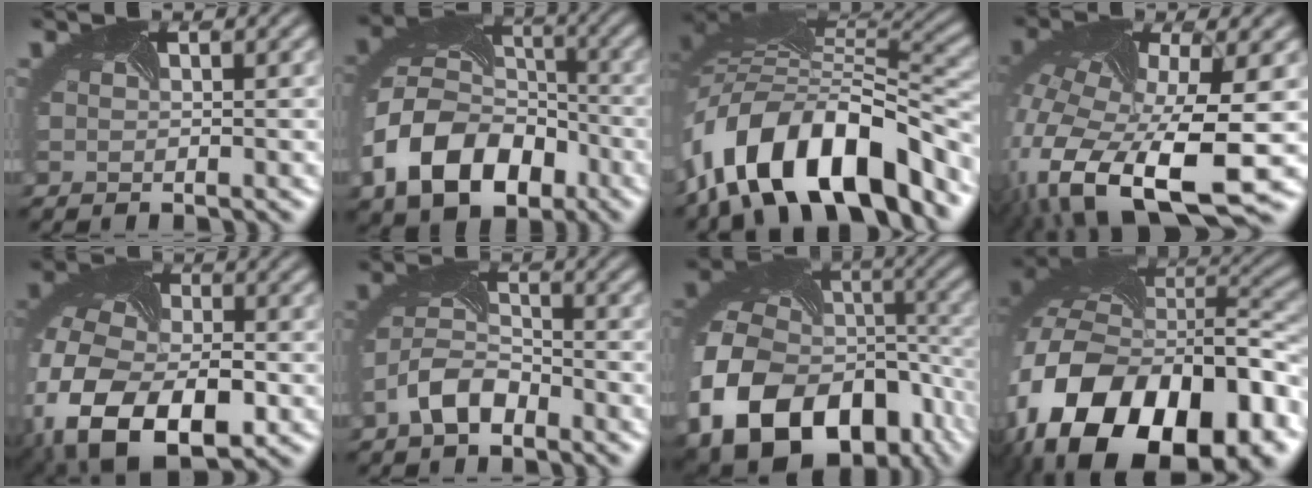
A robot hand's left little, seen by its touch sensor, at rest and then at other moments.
{"total": 10.4, "force": [-3.8, 7.5, 6.2], "torque": [-0.138, -0.001, -0.074]}
{"total": 13.7, "force": [-6.9, 6.4, 10.0], "torque": [-0.181, 0.018, -0.122]}
{"total": 15.0, "force": [-5.4, 7.2, 12.0], "torque": [-0.288, -0.042, -0.075]}
{"total": 14.8, "force": [-5.2, 9.8, 9.7], "torque": [-0.206, -0.032, -0.071]}
{"total": 3.4, "force": [-2.3, 2.0, 1.5], "torque": [-0.043, 0.013, -0.053]}
{"total": 16.4, "force": [-6.7, 11.8, 9.2], "torque": [-0.218, -0.040, -0.097]}
{"total": 19.0, "force": [-8.1, 12.1, 12.2], "torque": [-0.247, -0.018, -0.122]}